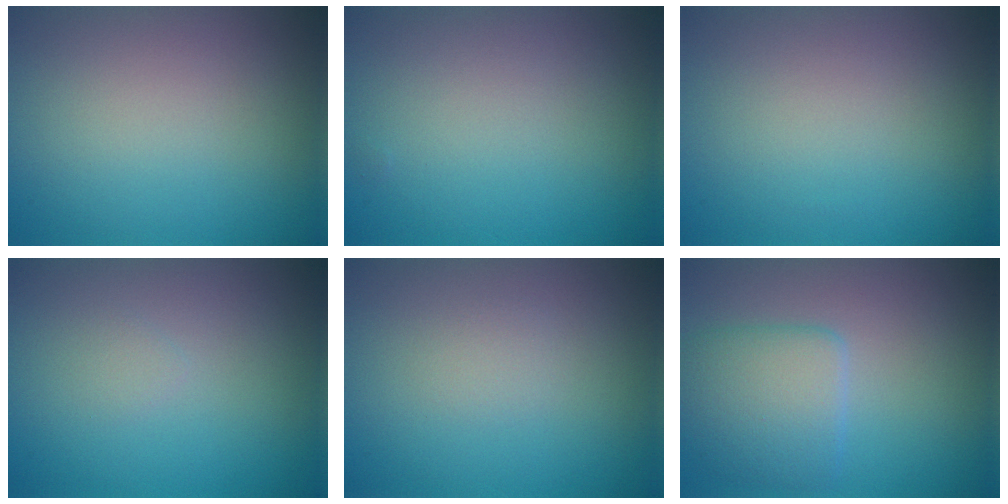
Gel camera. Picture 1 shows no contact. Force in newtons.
{"total": 0.0}
{"total": 0.0}
{"total": 0.6, "press": 0.6, "slide": 0.1}
{"total": 0.9, "press": 0.8, "slide": 0.1}
{"total": 3.9, "press": 3.9, "slide": 0.2}